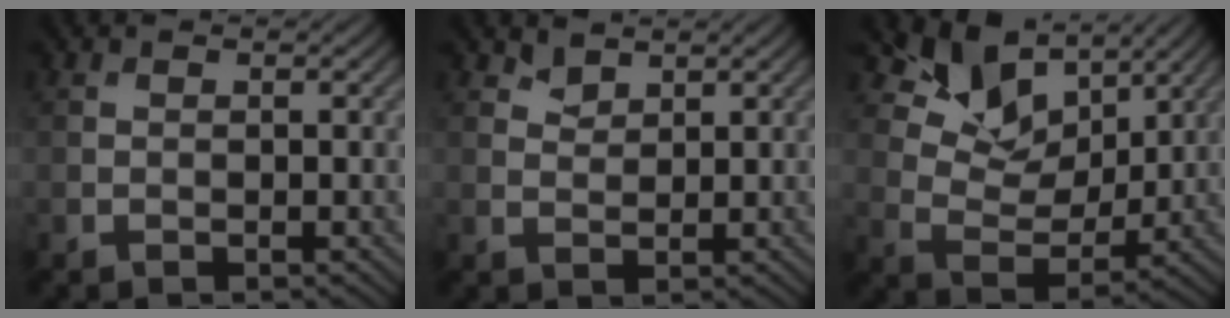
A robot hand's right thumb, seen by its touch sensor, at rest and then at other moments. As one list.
[{"total": 1.7, "force": [1.4, 0.8, 0.5], "torque": [-0.011, -0.004, 0.032]}, {"total": 10.4, "force": [6.6, 6.1, 5.1], "torque": [-0.107, -0.002, 0.115]}]